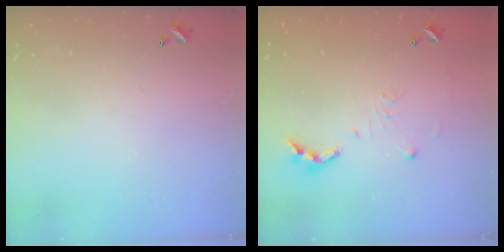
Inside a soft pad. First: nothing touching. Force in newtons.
{"total": 7.0, "press": 7.0, "slide": 0.5}